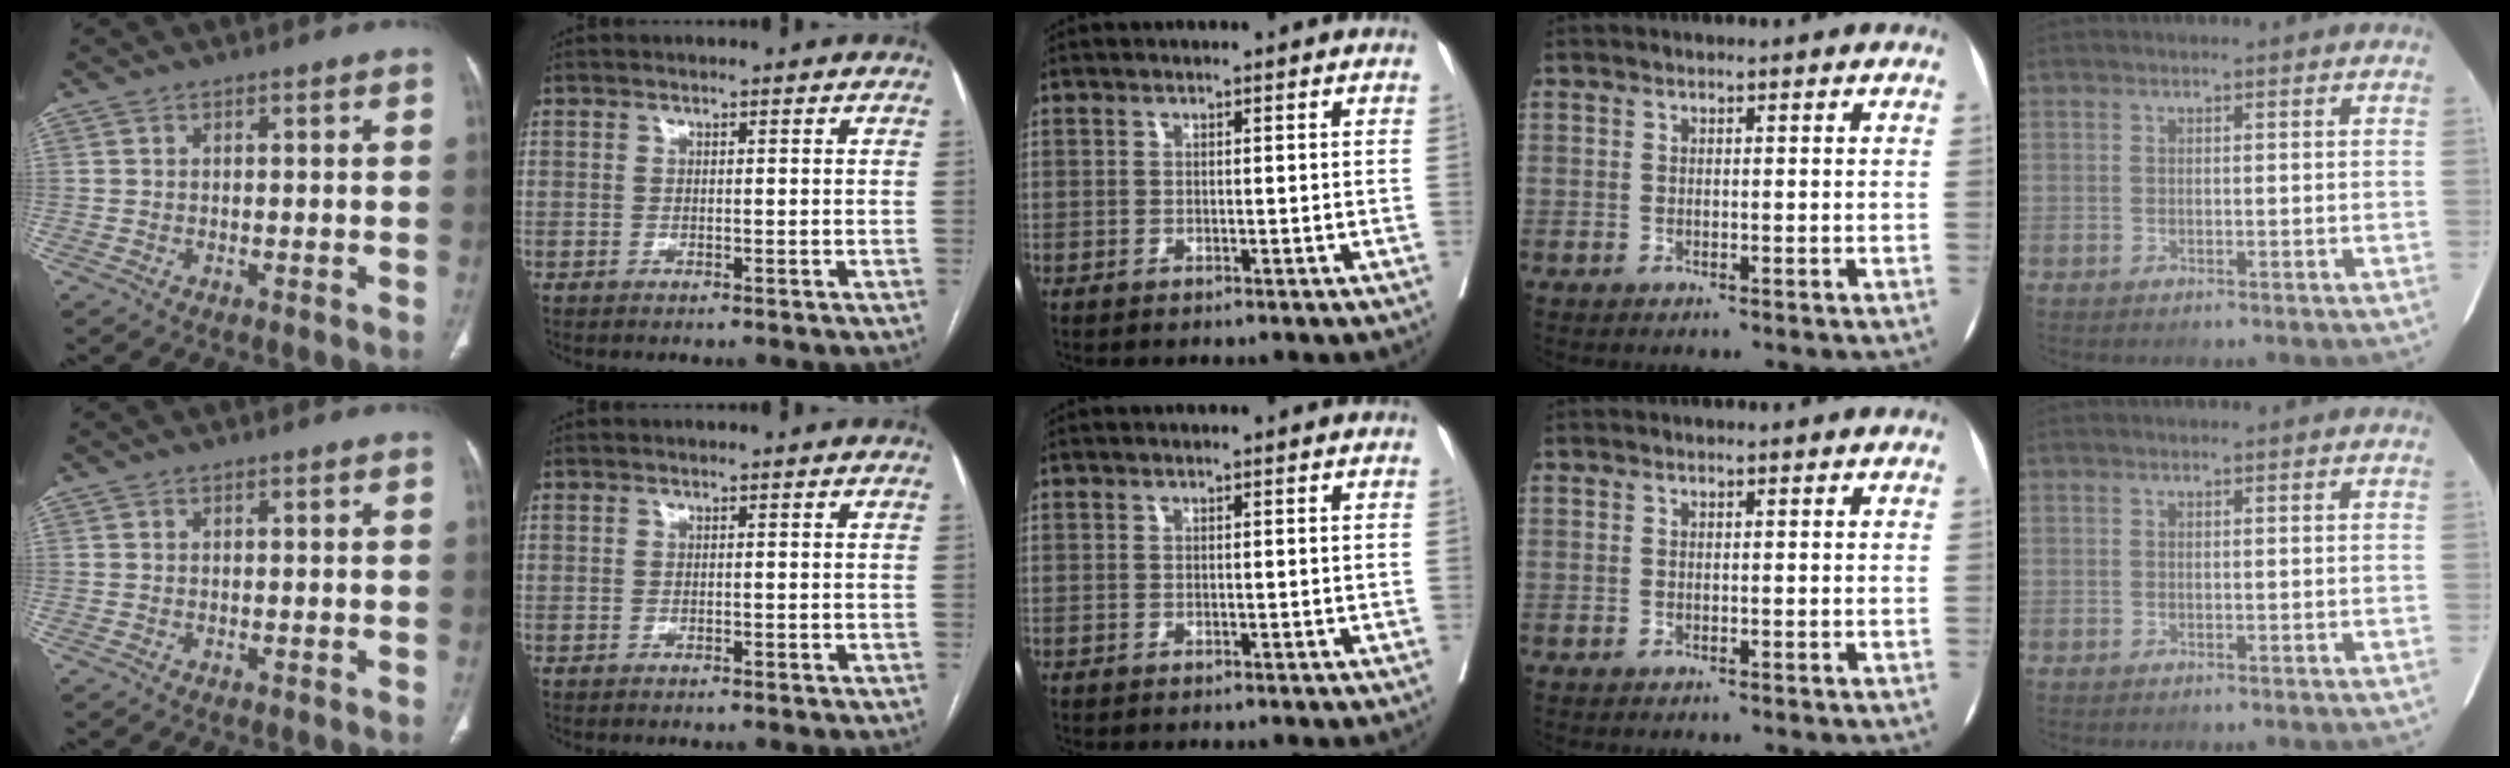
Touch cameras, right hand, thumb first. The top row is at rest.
{}